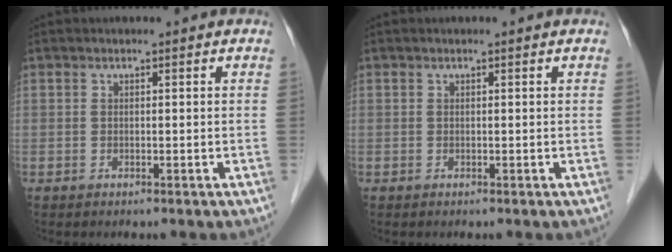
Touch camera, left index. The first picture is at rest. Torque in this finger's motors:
{"motor_torque": [-0.04, 0.20, -0.01, -0.01]}